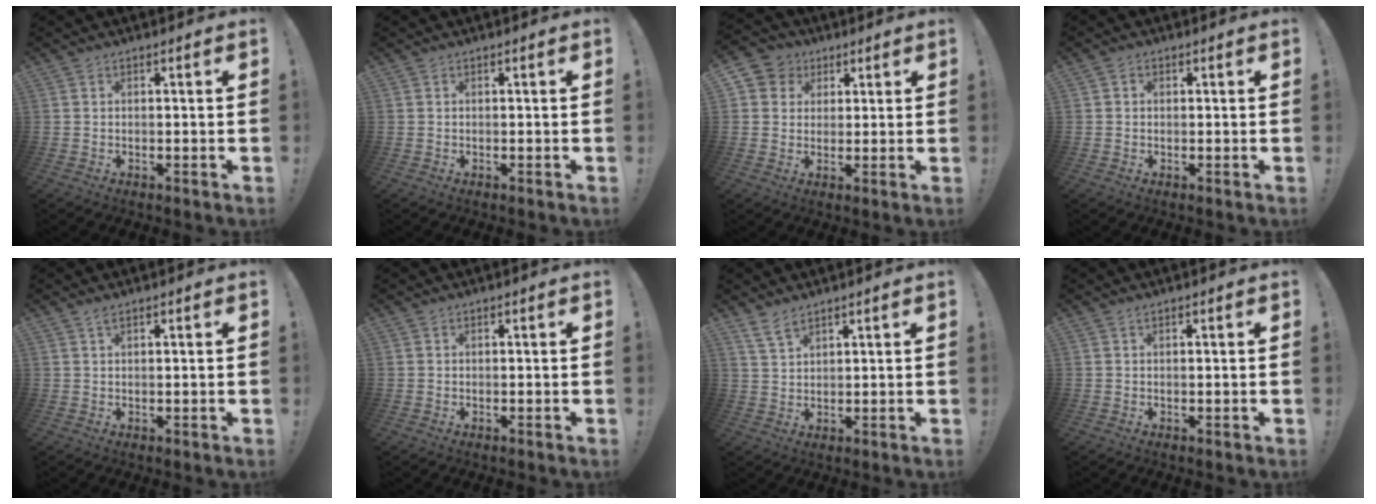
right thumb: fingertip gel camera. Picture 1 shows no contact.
{"total": 0.0}
{"total": 6.5, "force": [2.0, 6.1, 1.3], "torque": [-0.017, -0.007, 0.041]}
{"total": 1.3, "force": [0.0, 1.2, 0.4], "torque": [0.001, 0.000, -0.001]}
{"total": 1.5, "force": [1.0, 0.5, 1.1], "torque": [-0.014, -0.003, 0.016]}
{"total": 0.0}
{"total": 5.5, "force": [4.4, 2.4, 2.3], "torque": [-0.040, -0.022, 0.085]}
{"total": 0.8, "force": [0.5, 0.1, 0.5], "torque": [-0.002, -0.003, 0.008]}